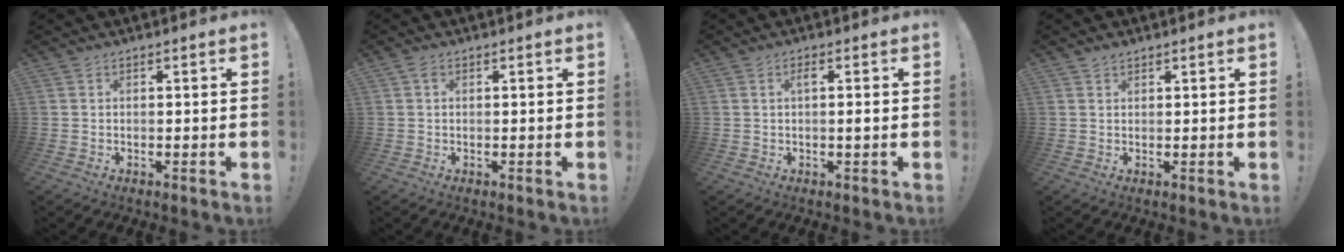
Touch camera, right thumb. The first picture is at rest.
{"total": 1.2, "force": [0.4, 0.7, 0.9], "torque": [-0.014, 0.001, 0.005]}
{"total": 1.9, "force": [0.0, 0.1, 1.9], "torque": [-0.029, 0.001, -0.005]}
{"total": 1.4, "force": [1.2, 0.6, 0.4], "torque": [-0.003, -0.006, 0.023]}